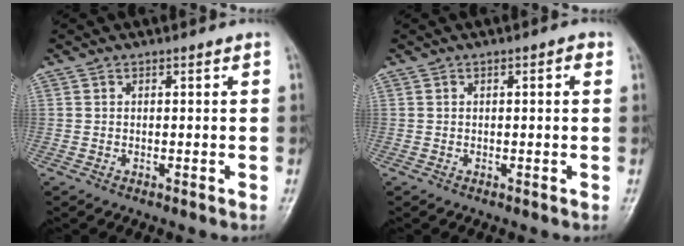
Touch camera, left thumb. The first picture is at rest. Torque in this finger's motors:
{"motor_torque": [-0.21, 0.14, -0.09, -0.09, 0.05]}